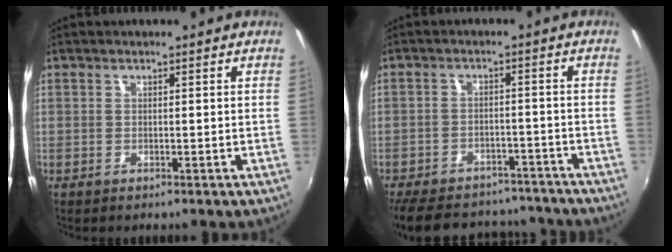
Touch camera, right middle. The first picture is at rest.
{"total": 20.7, "force": [-17.3, 8.4, 7.5], "torque": [-0.173, 0.019, -0.226]}